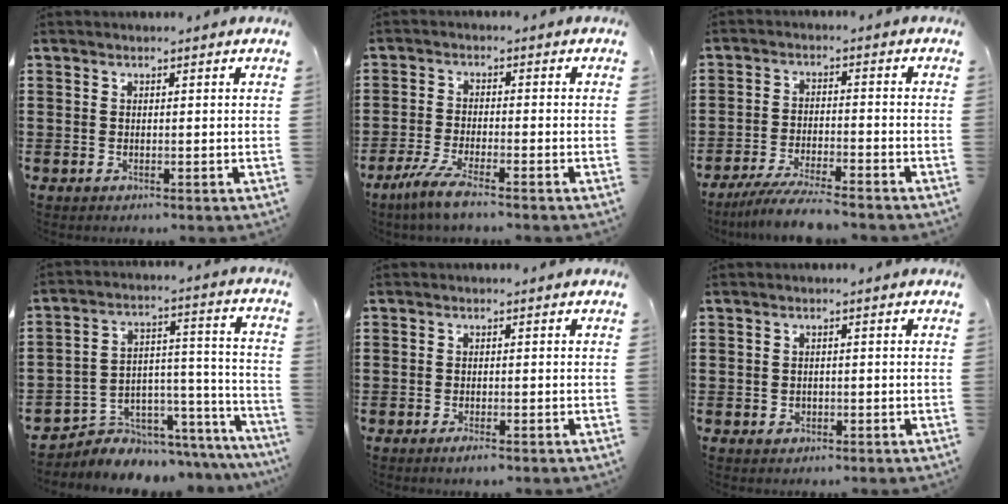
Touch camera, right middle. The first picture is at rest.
{"total": 4.5, "force": [-3.5, 0.0, 2.9], "torque": [-0.076, -0.017, -0.070]}
{"total": 5.8, "force": [-5.3, 0.1, 2.5], "torque": [-0.052, -0.012, -0.100]}
{"total": 4.8, "force": [-4.1, 2.5, -0.2], "torque": [-0.007, -0.001, -0.082]}
{"total": 1.2, "force": [-0.8, 0.1, 0.8], "torque": [-0.016, -0.004, -0.014]}
{"total": 1.0, "force": [-0.3, 0.8, 0.4], "torque": [-0.010, 0.003, -0.008]}